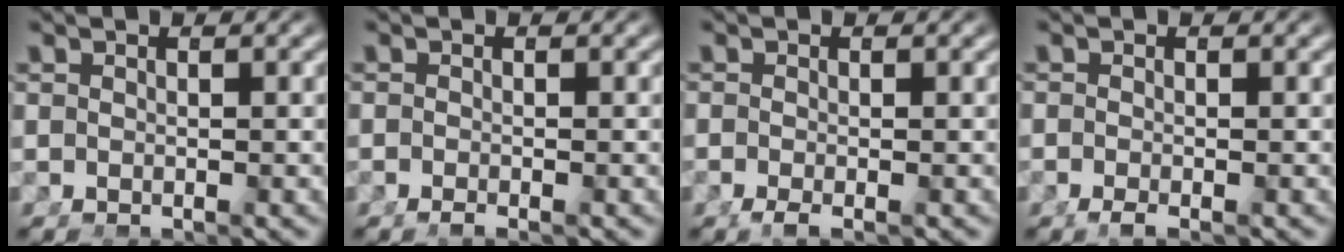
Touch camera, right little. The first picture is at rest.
{"total": 1.0, "force": [-0.9, 0.0, 0.5], "torque": [-0.006, -0.003, -0.015]}
{"total": 1.3, "force": [-1.0, 0.1, 0.8], "torque": [-0.014, -0.006, -0.014]}
{"total": 1.3, "force": [-1.0, 0.1, 0.7], "torque": [-0.011, -0.004, -0.017]}